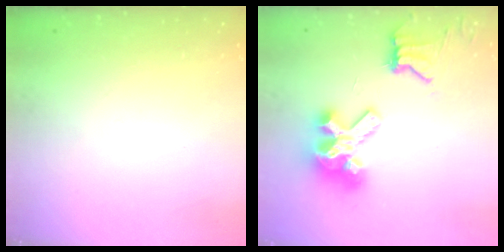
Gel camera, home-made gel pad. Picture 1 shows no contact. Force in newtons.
{"total": 11.8, "press": 11.7, "slide": 1.4}